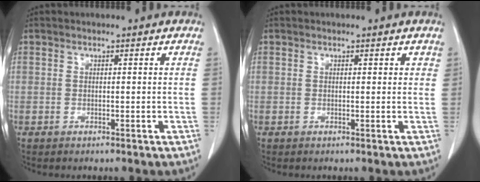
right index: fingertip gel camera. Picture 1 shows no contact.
{"total": 0.8, "force": [0.5, 0.4, 0.5], "torque": [-0.004, -0.001, 0.003]}